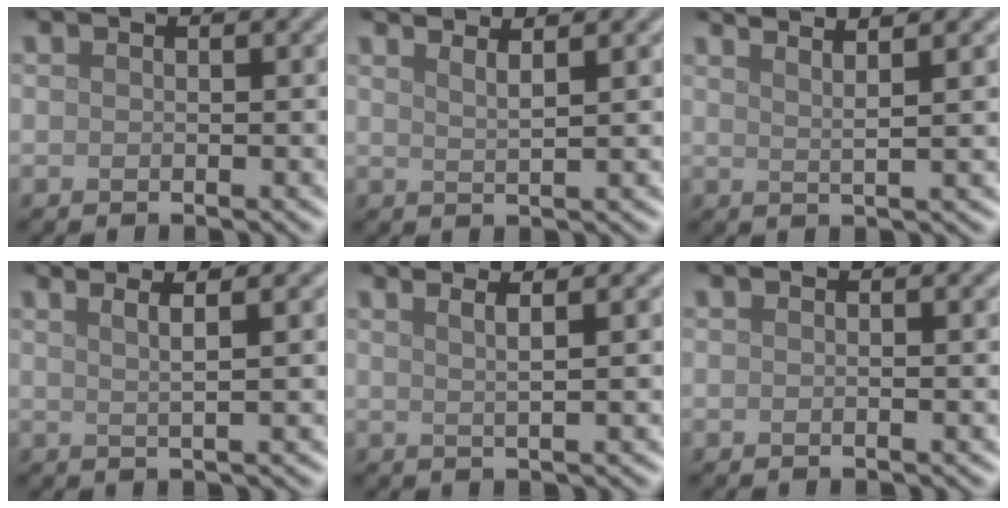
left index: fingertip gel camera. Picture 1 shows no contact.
{"total": 2.9, "force": [2.2, 0.8, 1.6], "torque": [-0.004, 0.011, 0.009]}
{"total": 4.8, "force": [3.5, 1.0, 3.1], "torque": [-0.033, 0.020, 0.023]}
{"total": 3.9, "force": [2.3, 1.2, 3.0], "torque": [-0.028, 0.018, 0.002]}
{"total": 3.5, "force": [2.1, 1.2, 2.6], "torque": [-0.019, 0.018, -0.003]}
{"total": 0.8, "force": [0.1, 0.2, 0.8], "torque": [-0.007, 0.003, -0.002]}